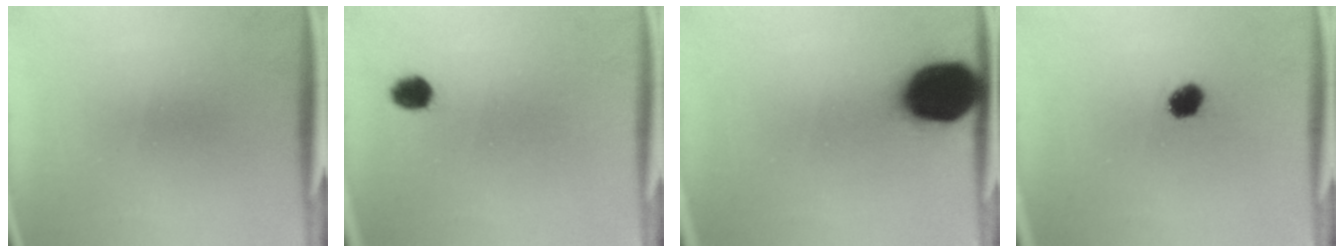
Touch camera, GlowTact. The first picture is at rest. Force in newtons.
{"total": 3.1}
{"total": 17.6}
{"total": 2.6}